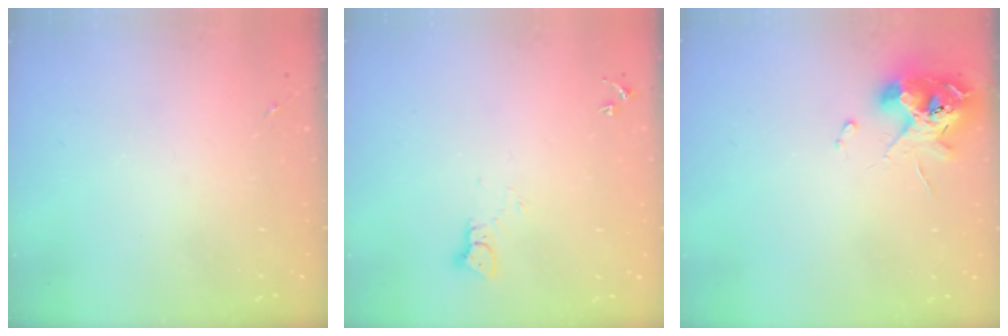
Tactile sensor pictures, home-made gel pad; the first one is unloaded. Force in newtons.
{"total": 3.3, "press": 3.3, "slide": 0.3}
{"total": 10.9, "press": 10.8, "slide": 1.8}